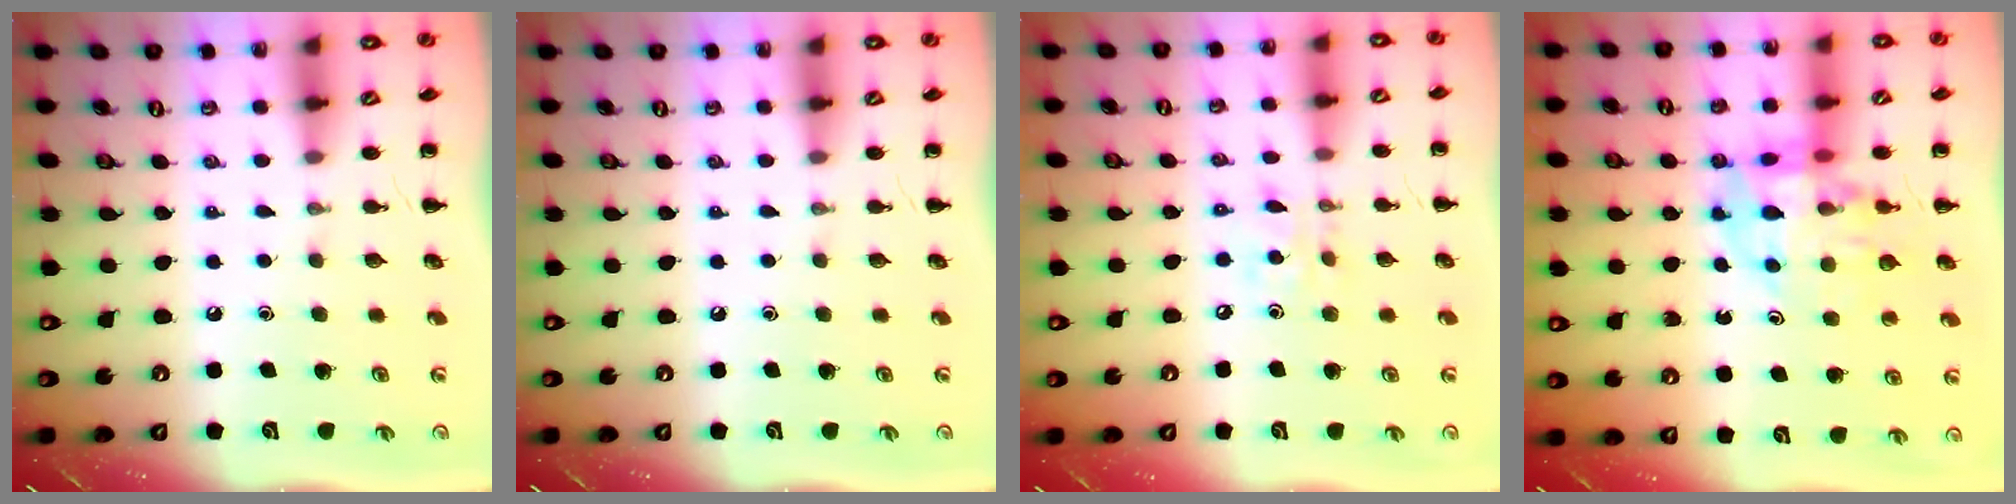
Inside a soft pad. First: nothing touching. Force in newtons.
{"total": 0.0}
{"total": 6.4, "press": 6.2, "slide": 1.3}
{"total": 11.4, "press": 11.0, "slide": 3.3}